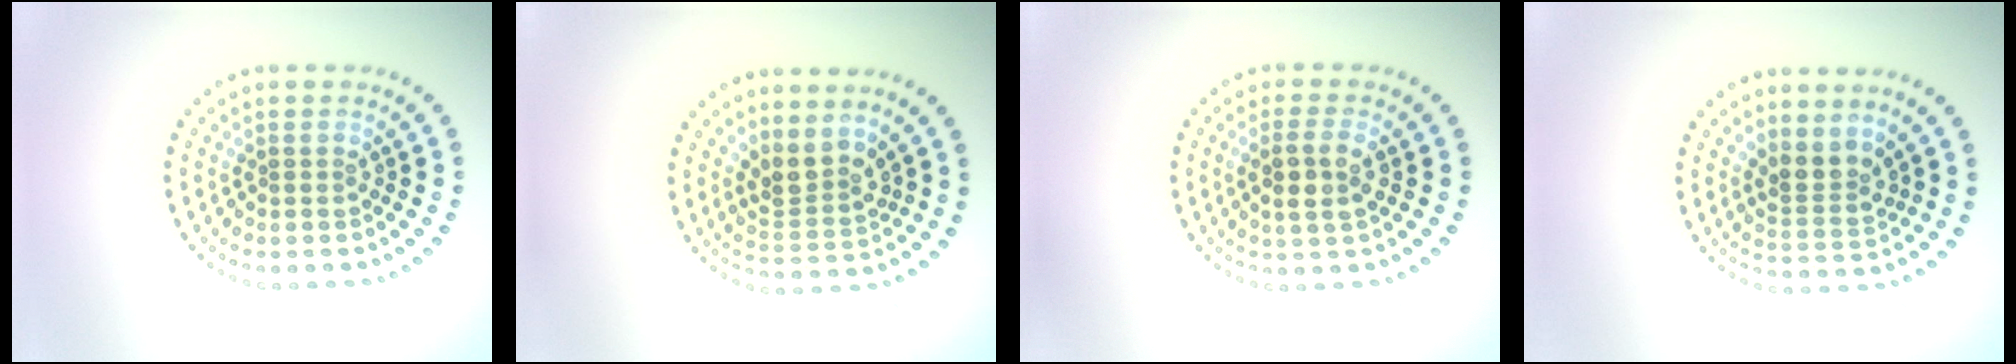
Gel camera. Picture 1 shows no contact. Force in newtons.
{"total": 2.8, "press": 2.0, "slide": 1.9}
{"total": 2.7, "press": 2.5, "slide": 1.0}
{"total": 2.5, "press": 1.8, "slide": 1.8}